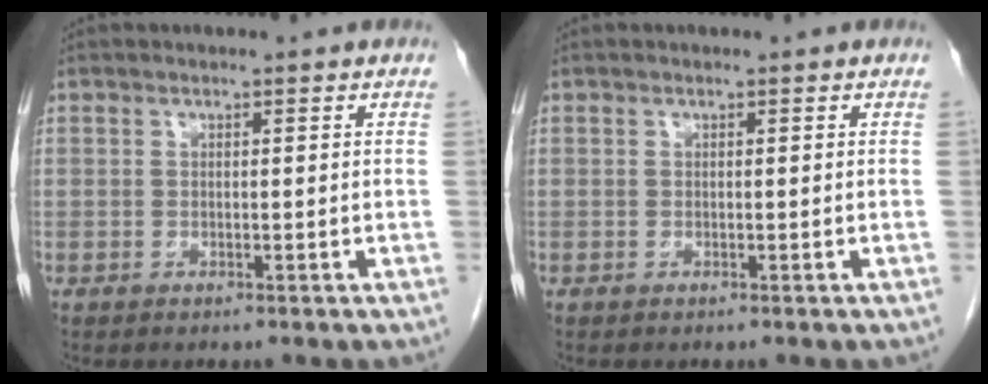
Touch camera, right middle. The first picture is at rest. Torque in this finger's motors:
{"motor_torque": [0.01, 0.00, 0.00, -0.01]}